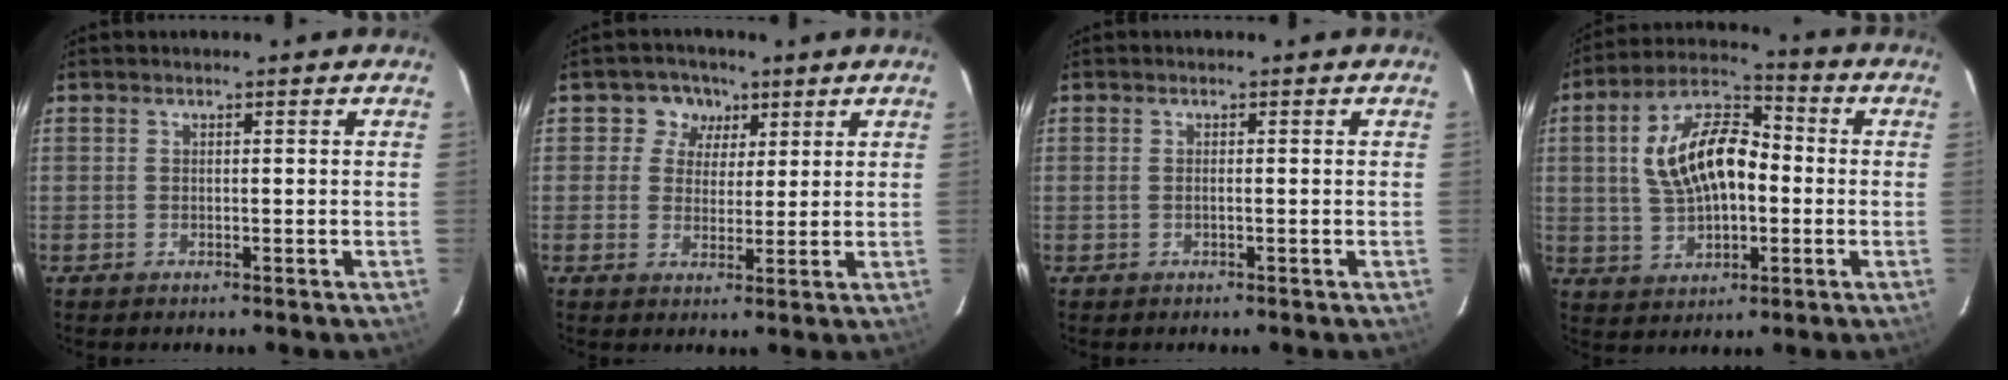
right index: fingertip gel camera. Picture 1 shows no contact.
{"total": 5.3, "force": [2.1, 4.8, 0.5], "torque": [0.008, 0.009, 0.029]}
{"total": 0.6, "force": [-0.2, 0.1, 0.5], "torque": [-0.012, 0.002, -0.004]}
{"total": 14.5, "force": [0.5, 7.9, 12.2], "torque": [-0.238, 0.025, 0.010]}